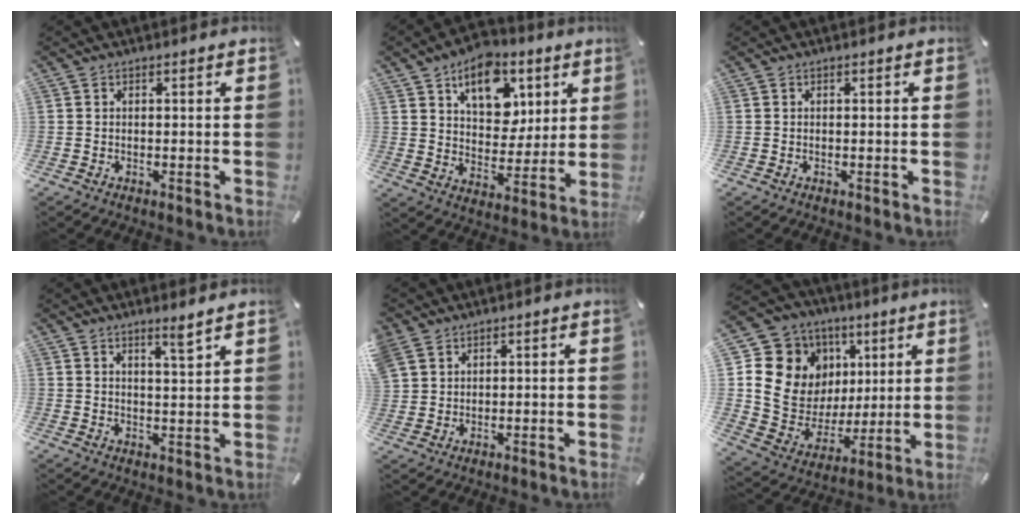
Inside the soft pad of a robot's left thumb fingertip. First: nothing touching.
{"total": 14.0, "force": [7.3, 9.7, 7.0], "torque": [-0.096, -0.035, 0.130]}
{"total": 0.0}
{"total": 4.4, "force": [3.7, -0.3, 2.4], "torque": [-0.039, -0.029, 0.060]}
{"total": 4.5, "force": [2.9, 3.4, 0.7], "torque": [-0.024, -0.001, 0.059]}
{"total": 14.3, "force": [4.2, 13.2, 3.3], "torque": [-0.041, -0.049, 0.099]}